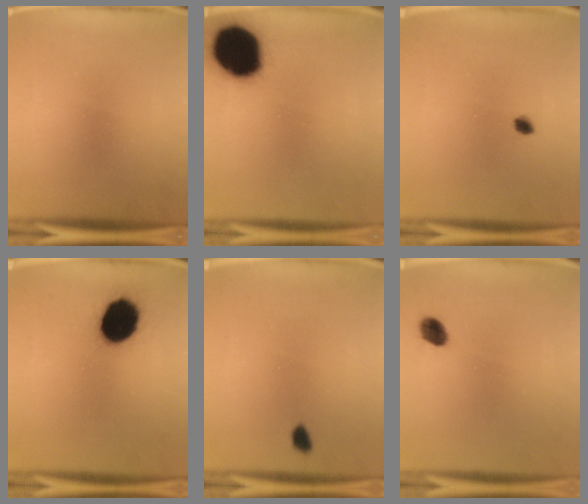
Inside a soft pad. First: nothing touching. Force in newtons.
{"total": 19.5}
{"total": 1.5}
{"total": 14.8}
{"total": 1.7}
{"total": 3.1}